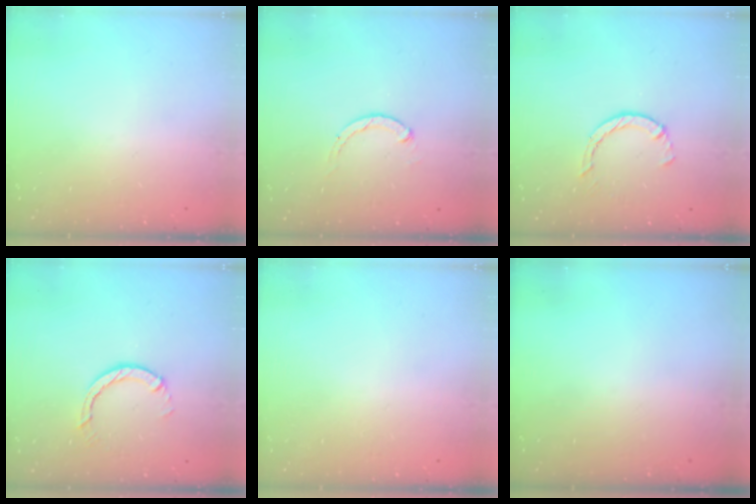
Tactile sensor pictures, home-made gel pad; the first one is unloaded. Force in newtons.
{"total": 1.8, "press": 1.7, "slide": 0.5}
{"total": 2.9, "press": 2.8, "slide": 0.4}
{"total": 4.1, "press": 4.0, "slide": 0.6}
{"total": 2.6, "press": 2.6, "slide": 0.2}
{"total": 0.0}